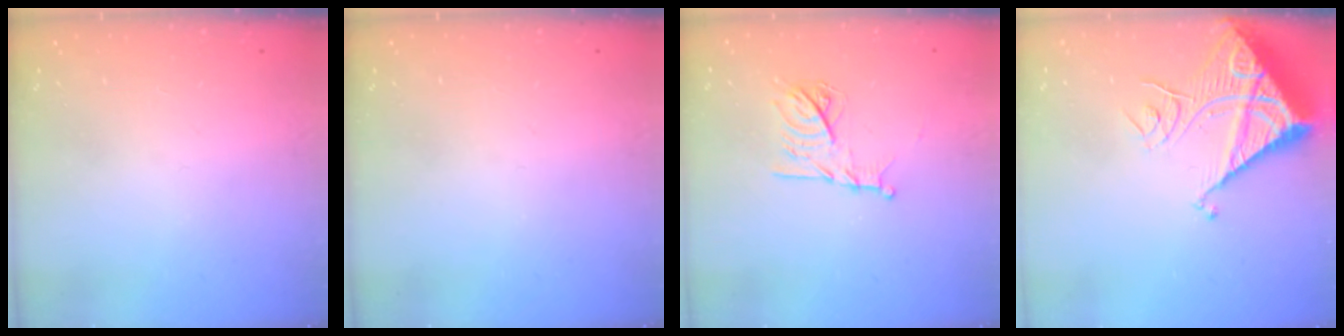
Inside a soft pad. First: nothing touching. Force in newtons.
{"total": 0.0}
{"total": 11.7, "press": 11.7, "slide": 0.1}
{"total": 13.1, "press": 13.0, "slide": 1.5}